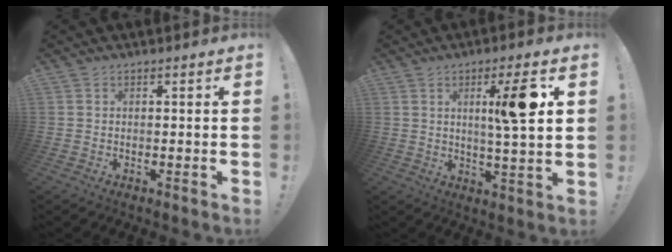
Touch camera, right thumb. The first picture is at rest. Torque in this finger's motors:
{"motor_torque": [-0.27, 0.47, 0.42, -0.11, 0.13]}